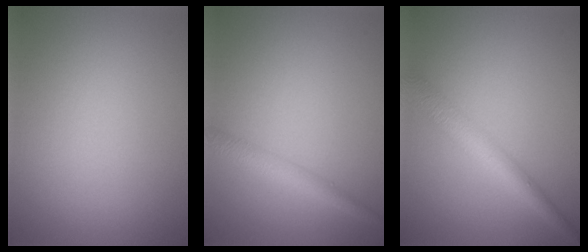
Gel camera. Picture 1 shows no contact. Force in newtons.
{"total": 2.2, "press": 2.2, "slide": 0.1}
{"total": 3.8, "press": 3.8, "slide": 0.1}